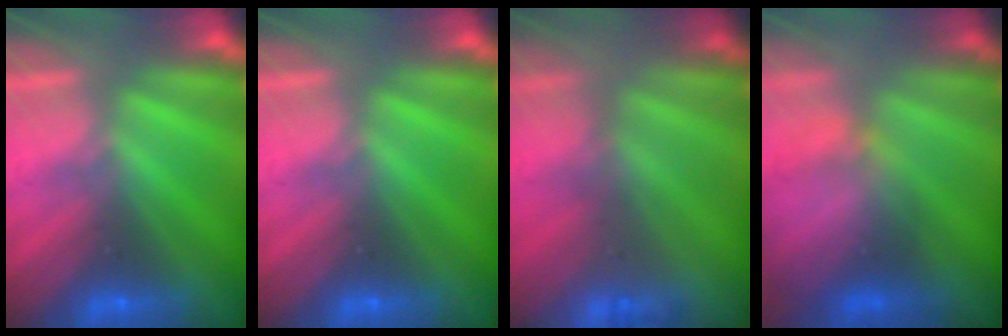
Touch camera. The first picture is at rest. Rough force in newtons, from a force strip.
{"total": 0.0}
{"total": 2.3}
{"total": 4.4}